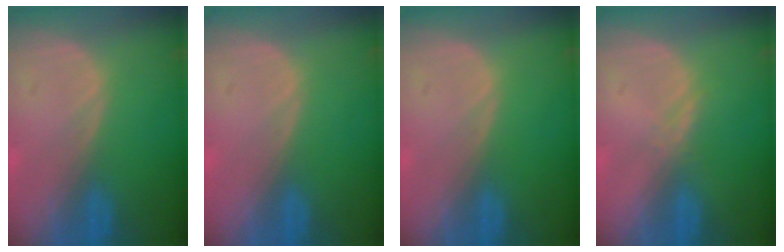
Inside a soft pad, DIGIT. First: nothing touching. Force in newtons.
{"total": 0.0}
{"total": 0.0}
{"total": 1.1, "press": 1.1, "slide": 0.1}